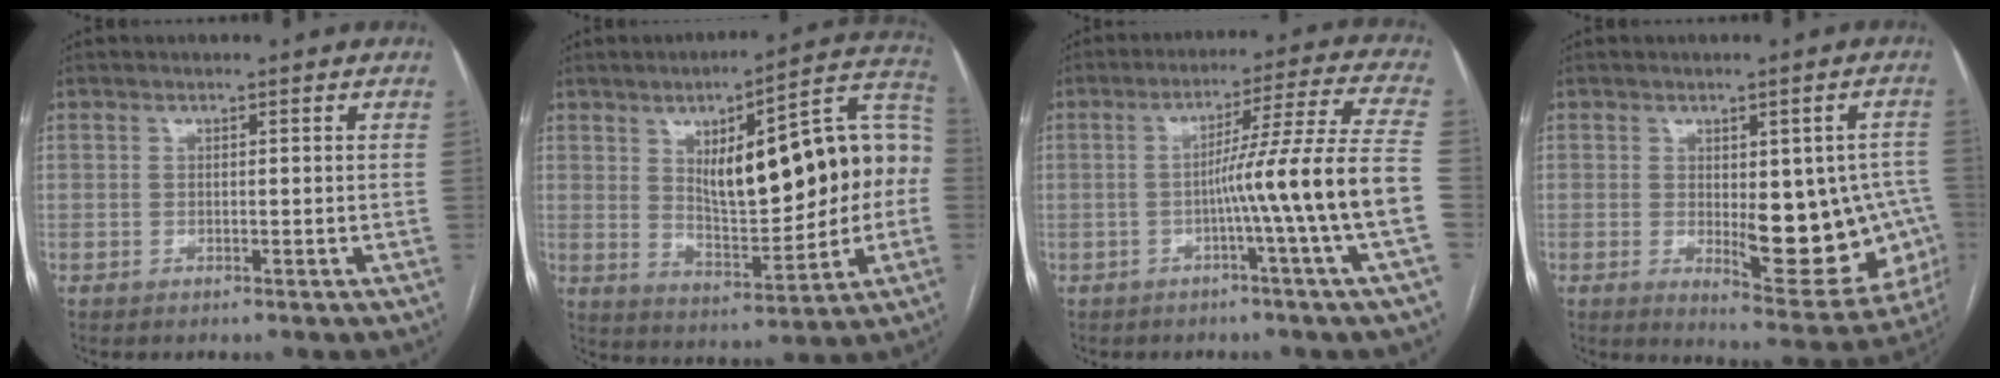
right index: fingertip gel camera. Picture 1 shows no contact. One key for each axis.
{"total": 21.5, "fx": 2.2, "fy": 6.6, "fz": 20.3, "tx": -0.294, "ty": 0.035, "tz": 0.040}
{"total": 13.2, "fx": -3.2, "fy": -3.1, "fz": 12.4, "tx": -0.178, "ty": 0.008, "tz": -0.054}
{"total": 14.3, "fx": -1.5, "fy": 5.7, "fz": 13.1, "tx": -0.144, "ty": 0.000, "tz": -0.002}